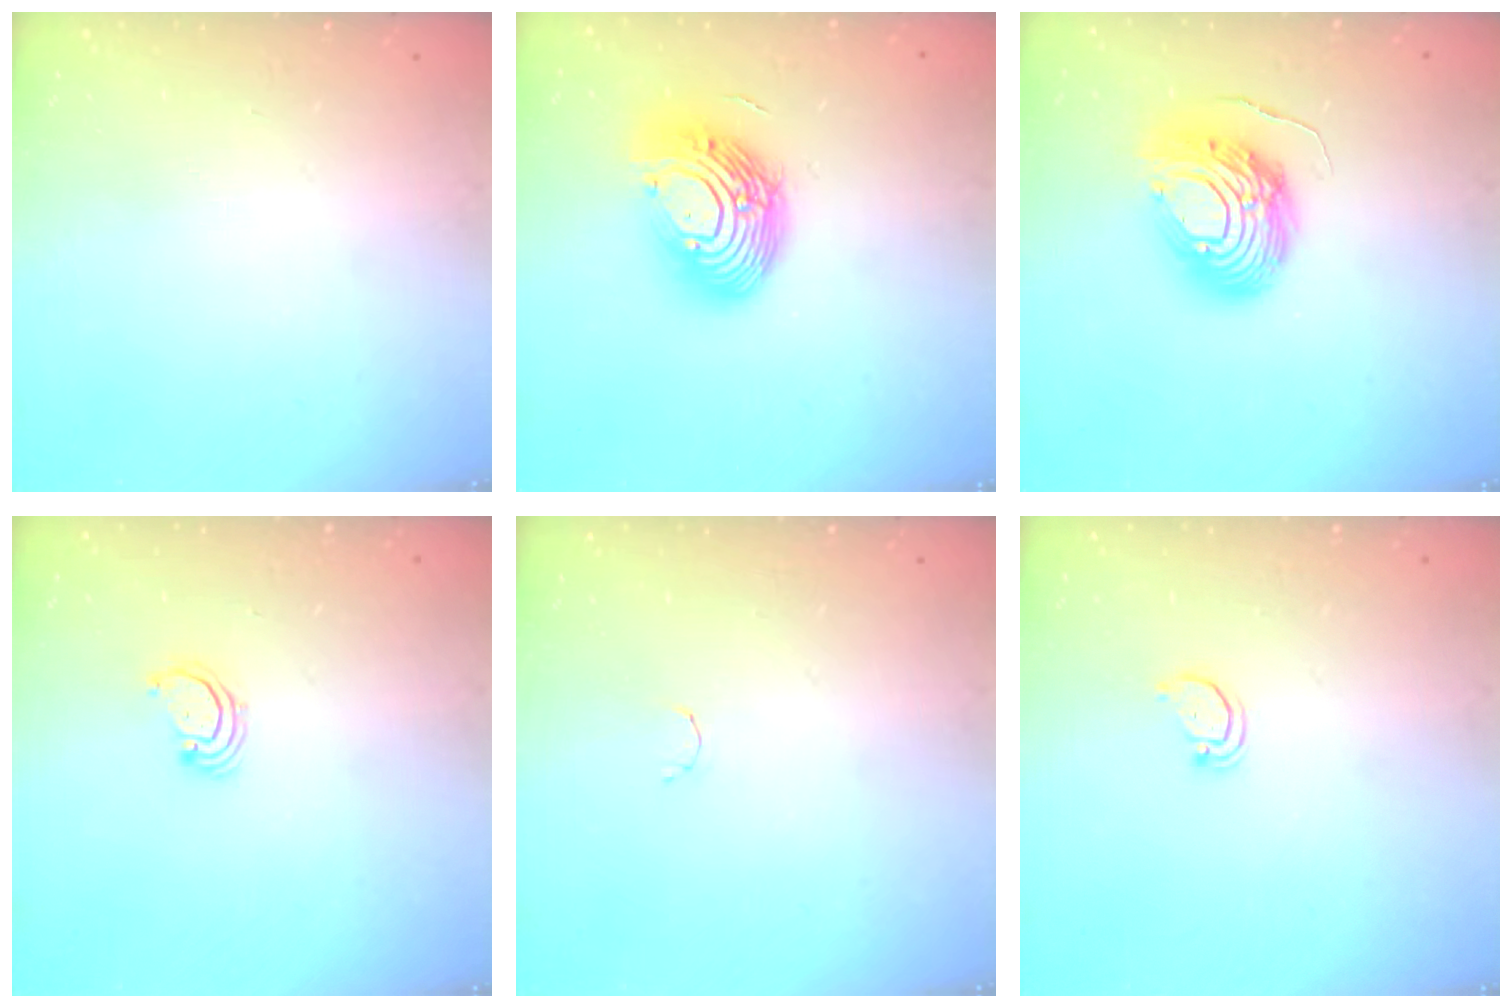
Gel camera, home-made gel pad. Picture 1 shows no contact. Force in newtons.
{"total": 15.5, "press": 15.5, "slide": 1.4}
{"total": 13.4, "press": 13.4, "slide": 1.3}
{"total": 2.3, "press": 2.3, "slide": 0.2}
{"total": 1.8, "press": 1.7, "slide": 0.4}
{"total": 2.0, "press": 2.0, "slide": 0.2}